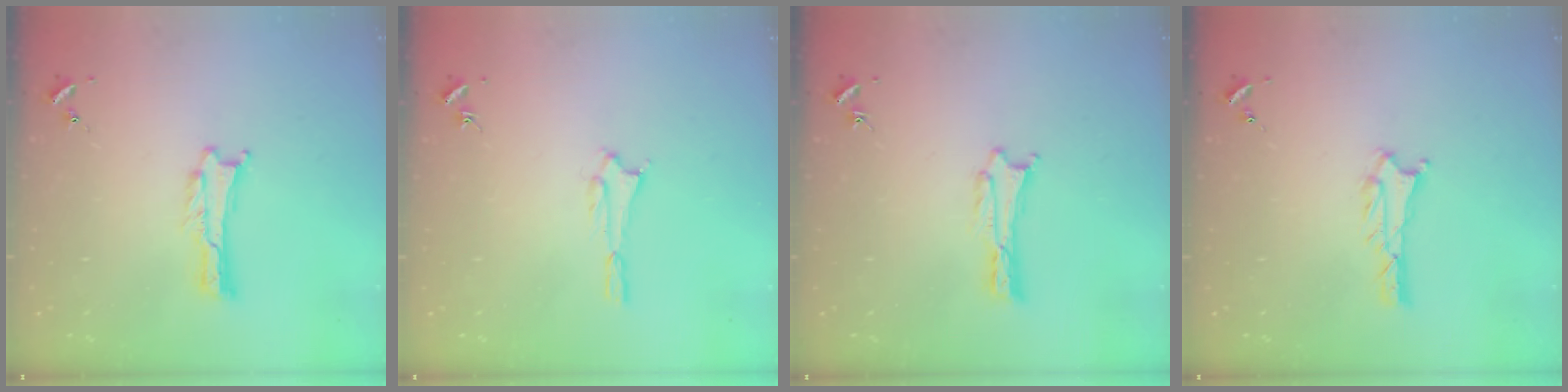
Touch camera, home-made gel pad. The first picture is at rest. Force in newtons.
{"total": 1.6, "press": 1.6, "slide": 0.1}
{"total": 0.0}
{"total": 0.7, "press": 0.7, "slide": 0.1}